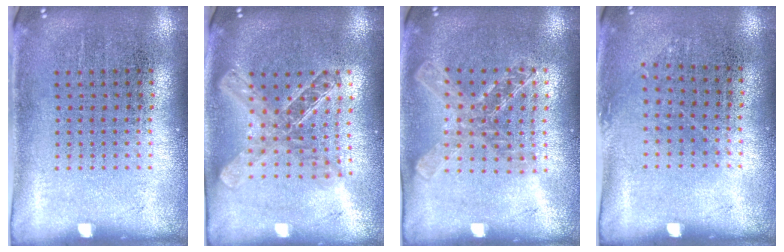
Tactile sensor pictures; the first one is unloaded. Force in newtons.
{"total": 2.0, "press": 1.7, "slide": 1.2}
{"total": 1.5, "press": 1.3, "slide": 0.6}
{"total": 0.8, "press": 0.6, "slide": 0.6}